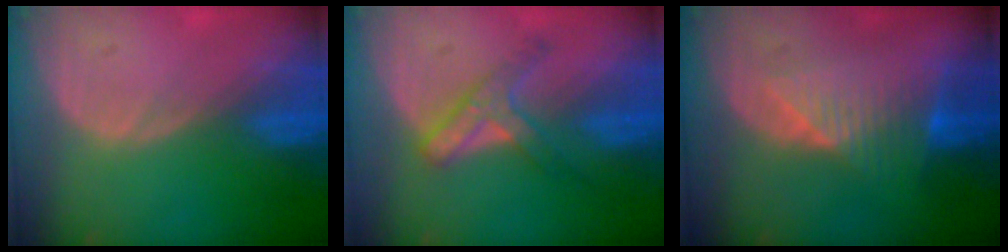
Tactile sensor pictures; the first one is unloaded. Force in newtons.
{"total": 5.2, "press": 5.2, "slide": 0.9}
{"total": 8.3, "press": 7.1, "slide": 4.2}